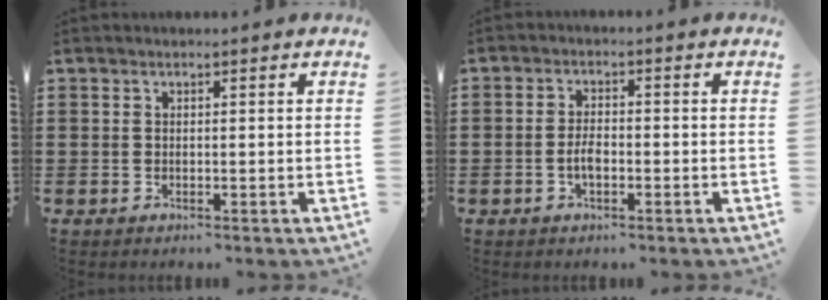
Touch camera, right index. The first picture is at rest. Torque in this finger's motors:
{"motor_torque": [2.14, 0.00, 0.61, 0.01]}